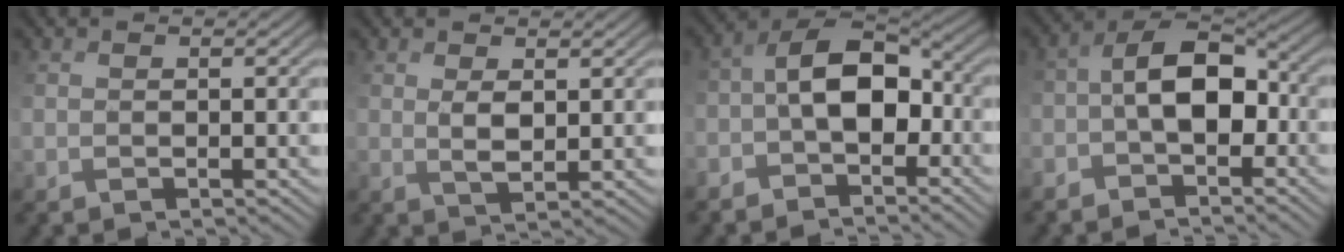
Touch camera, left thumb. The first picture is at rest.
{"total": 2.7, "force": [1.6, 0.8, 2.1], "torque": [-0.046, 0.006, 0.042]}
{"total": 7.9, "force": [-2.5, 4.2, 6.3], "torque": [-0.118, 0.006, -0.053]}
{"total": 7.3, "force": [-1.9, 3.9, 5.9], "torque": [-0.112, 0.004, -0.043]}